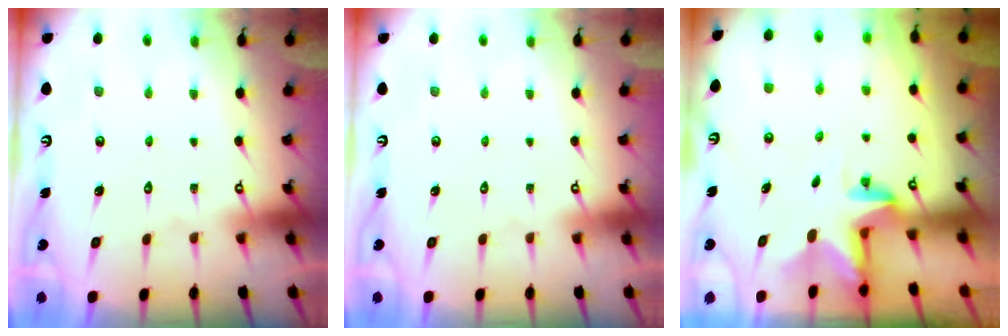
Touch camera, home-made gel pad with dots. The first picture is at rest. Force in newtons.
{"total": 0.0}
{"total": 2.9, "press": 2.9, "slide": 0.1}